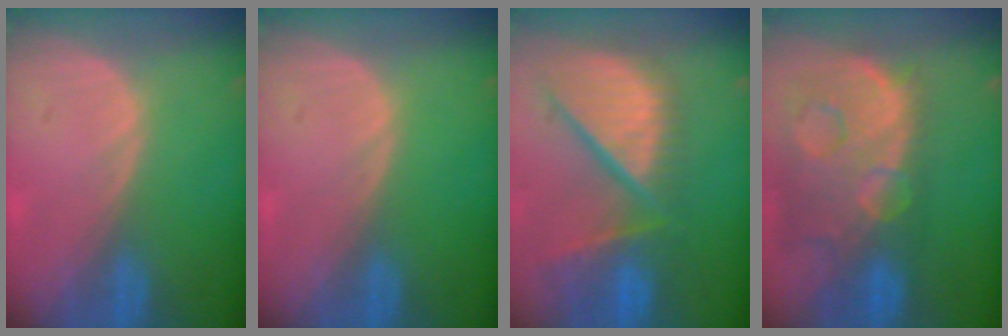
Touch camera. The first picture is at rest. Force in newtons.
{"total": 0.0}
{"total": 13.1, "press": 10.8, "slide": 7.3}
{"total": 14.1, "press": 11.5, "slide": 8.2}